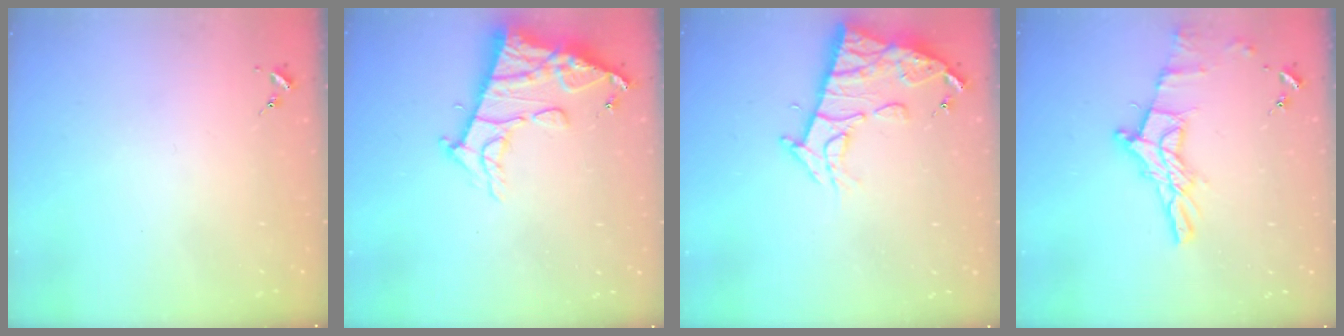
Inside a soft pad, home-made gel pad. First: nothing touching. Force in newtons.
{"total": 14.5, "press": 14.5, "slide": 1.2}
{"total": 12.4, "press": 12.4, "slide": 1.2}
{"total": 12.9, "press": 12.8, "slide": 1.3}